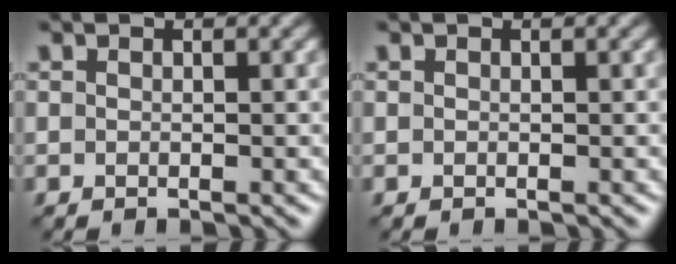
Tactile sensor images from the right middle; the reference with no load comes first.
{"total": 0.0}